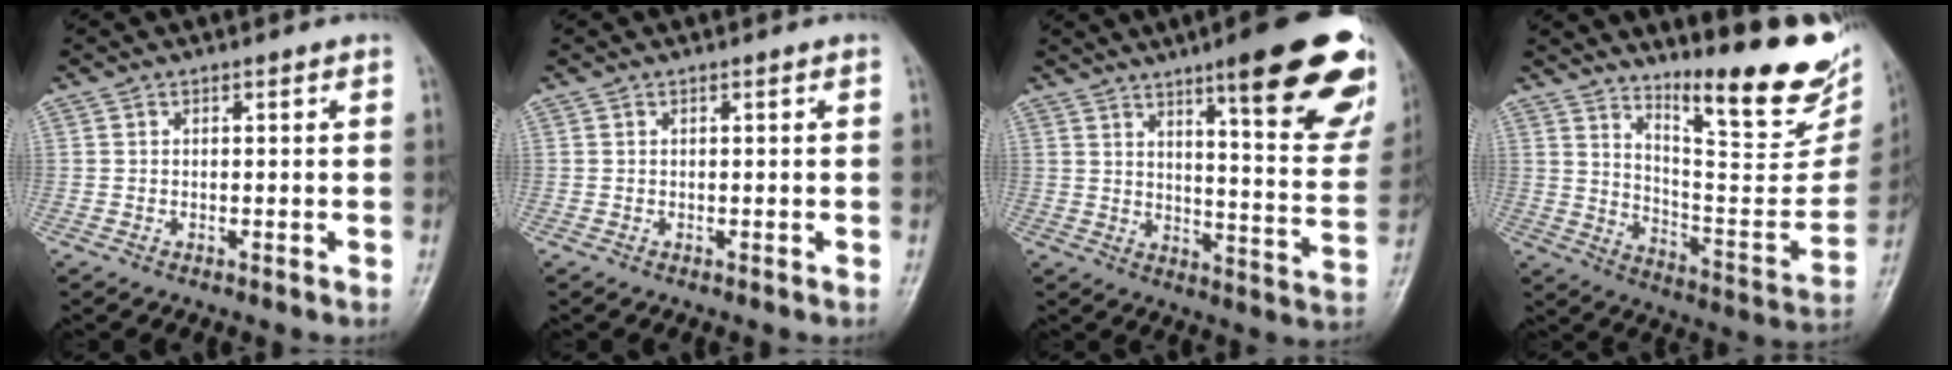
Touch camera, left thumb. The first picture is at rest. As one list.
[{"total": 0.0}, {"total": 24.3, "force": [14.3, 5.0, 18.9], "torque": [-0.216, -0.063, 0.188]}, {"total": 23.1, "force": [17.2, 5.0, 14.5], "torque": [-0.176, -0.133, 0.256]}]